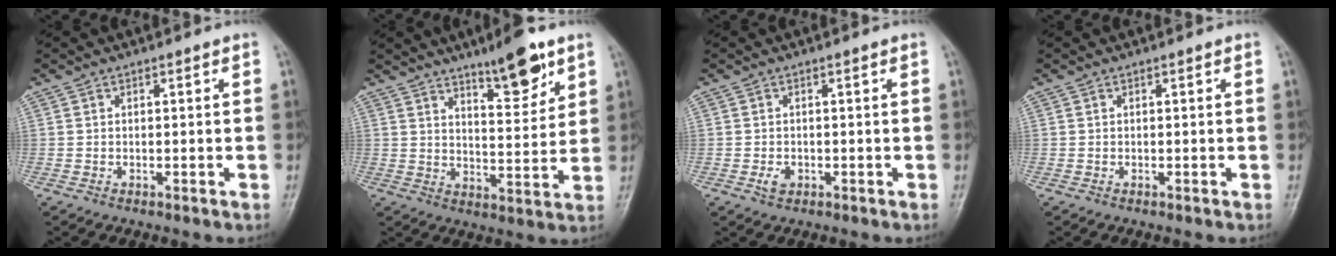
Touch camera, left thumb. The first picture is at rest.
{"total": 10.5, "force": [7.0, 2.9, 7.3], "torque": [-0.089, -0.047, 0.109]}
{"total": 1.7, "force": [-0.5, 1.2, 1.0], "torque": [-0.018, 0.000, -0.008]}
{"total": 0.0}